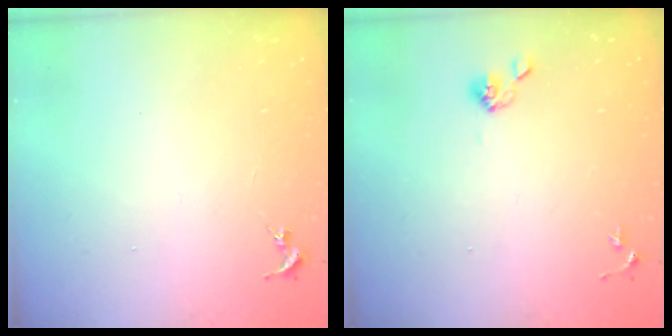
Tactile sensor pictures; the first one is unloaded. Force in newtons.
{"total": 5.0, "press": 4.7, "slide": 1.7}